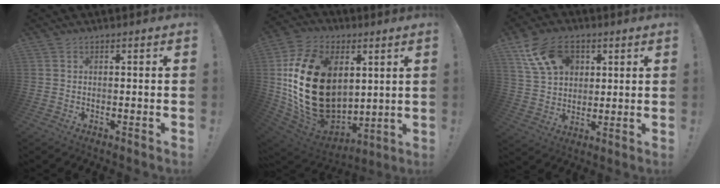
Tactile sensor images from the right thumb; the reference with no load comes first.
{"total": 29.8, "force": [3.9, 20.7, 21.1], "torque": [-0.415, -0.024, 0.093]}
{"total": 15.1, "force": [6.7, 10.9, 8.0], "torque": [-0.131, -0.019, 0.136]}